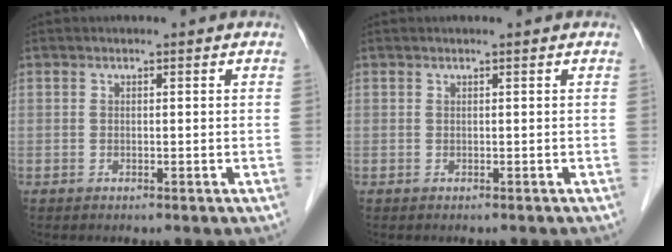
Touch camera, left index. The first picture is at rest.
{"total": 1.1, "force": [-1.0, 0.0, 0.5], "torque": [-0.010, 0.000, -0.010]}